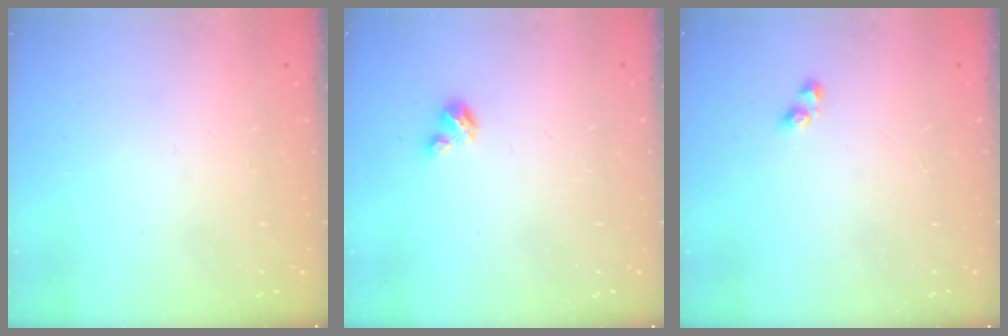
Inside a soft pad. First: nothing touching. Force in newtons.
{"total": 2.9, "press": 2.9, "slide": 0.3}
{"total": 2.4, "press": 2.1, "slide": 1.2}